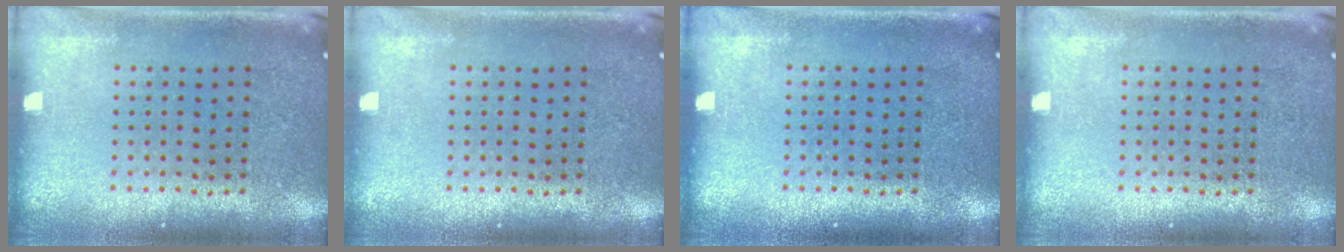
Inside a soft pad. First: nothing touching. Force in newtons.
{"total": 0.0}
{"total": 0.0}
{"total": 0.0}